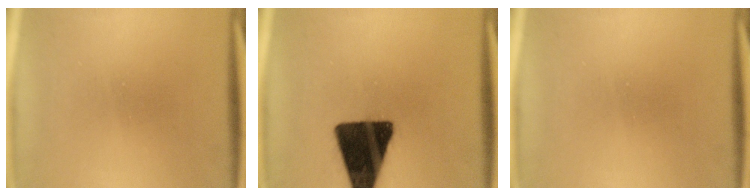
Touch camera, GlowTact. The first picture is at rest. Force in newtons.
{"total": 16.3}
{"total": 0.0}